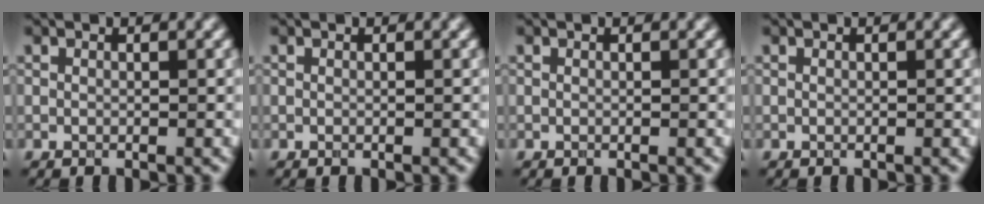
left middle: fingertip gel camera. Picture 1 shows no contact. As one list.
[{"total": 0.0}, {"total": 0.0}, {"total": 0.0}]